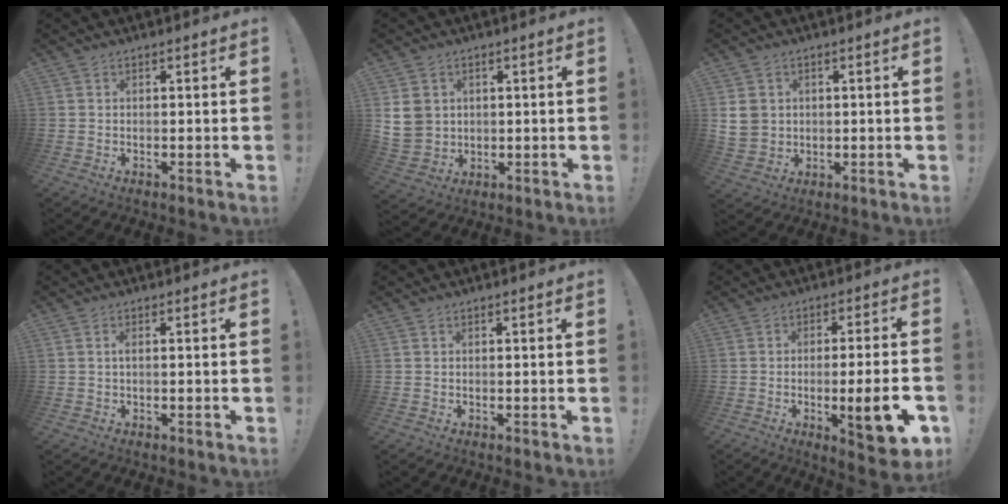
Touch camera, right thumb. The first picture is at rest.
{"total": 7.7, "force": [2.4, 6.7, 3.0], "torque": [-0.052, -0.008, 0.051]}
{"total": 6.5, "force": [1.9, 5.6, 2.8], "torque": [-0.044, -0.006, 0.038]}
{"total": 1.0, "force": [0.0, 0.1, 1.0], "torque": [-0.028, 0.006, 0.001]}
{"total": 0.0}
{"total": 12.9, "force": [-3.9, 2.2, 12.1], "torque": [-0.153, 0.003, -0.054]}